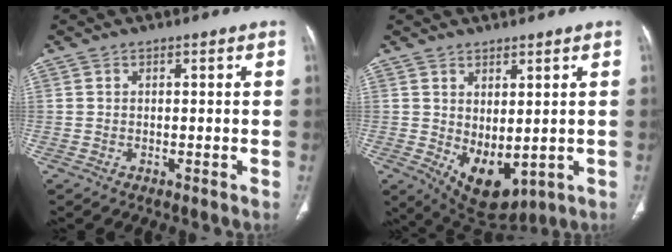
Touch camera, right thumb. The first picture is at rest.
{"total": 8.8, "force": [-0.5, 4.8, 7.4], "torque": [-0.103, -0.014, 0.021]}